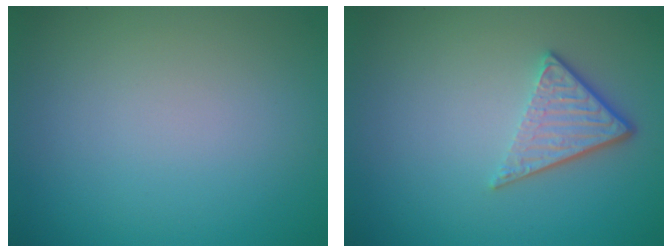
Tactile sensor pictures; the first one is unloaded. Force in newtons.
{"total": 3.8, "press": 2.6, "slide": 2.7}